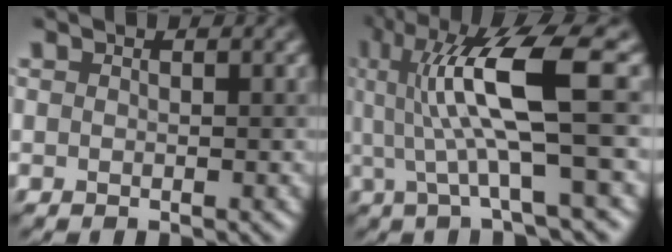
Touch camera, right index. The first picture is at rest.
{"total": 9.3, "force": [1.5, 1.7, 9.1], "torque": [-0.156, 0.004, 0.032]}